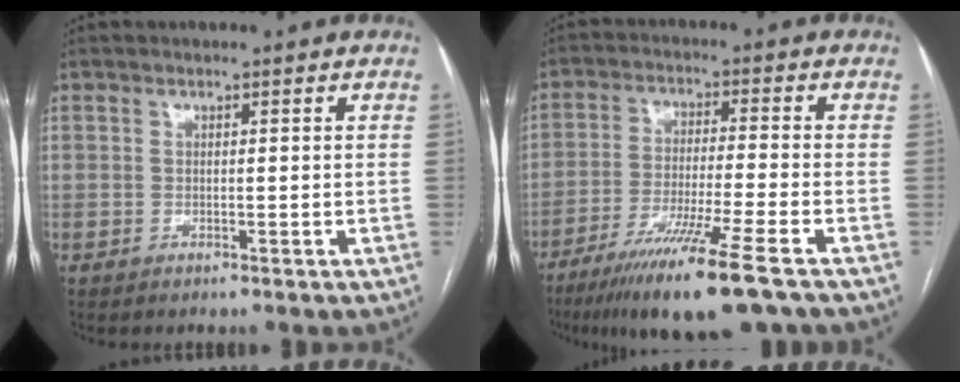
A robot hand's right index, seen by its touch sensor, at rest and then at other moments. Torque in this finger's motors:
{"motor_torque": [1.84, -0.30, 0.70, 0.18]}